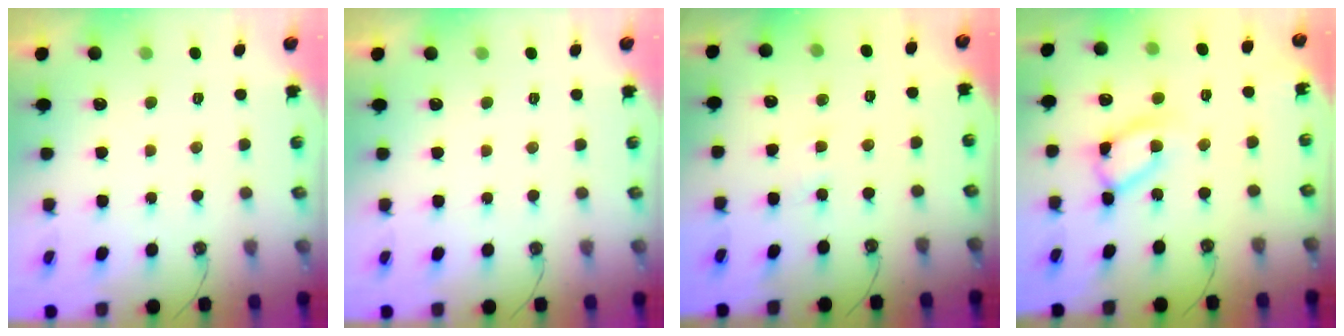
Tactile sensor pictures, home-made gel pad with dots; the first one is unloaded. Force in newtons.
{"total": 0.0}
{"total": 2.8, "press": 2.7, "slide": 0.4}
{"total": 12.9, "press": 12.8, "slide": 1.4}